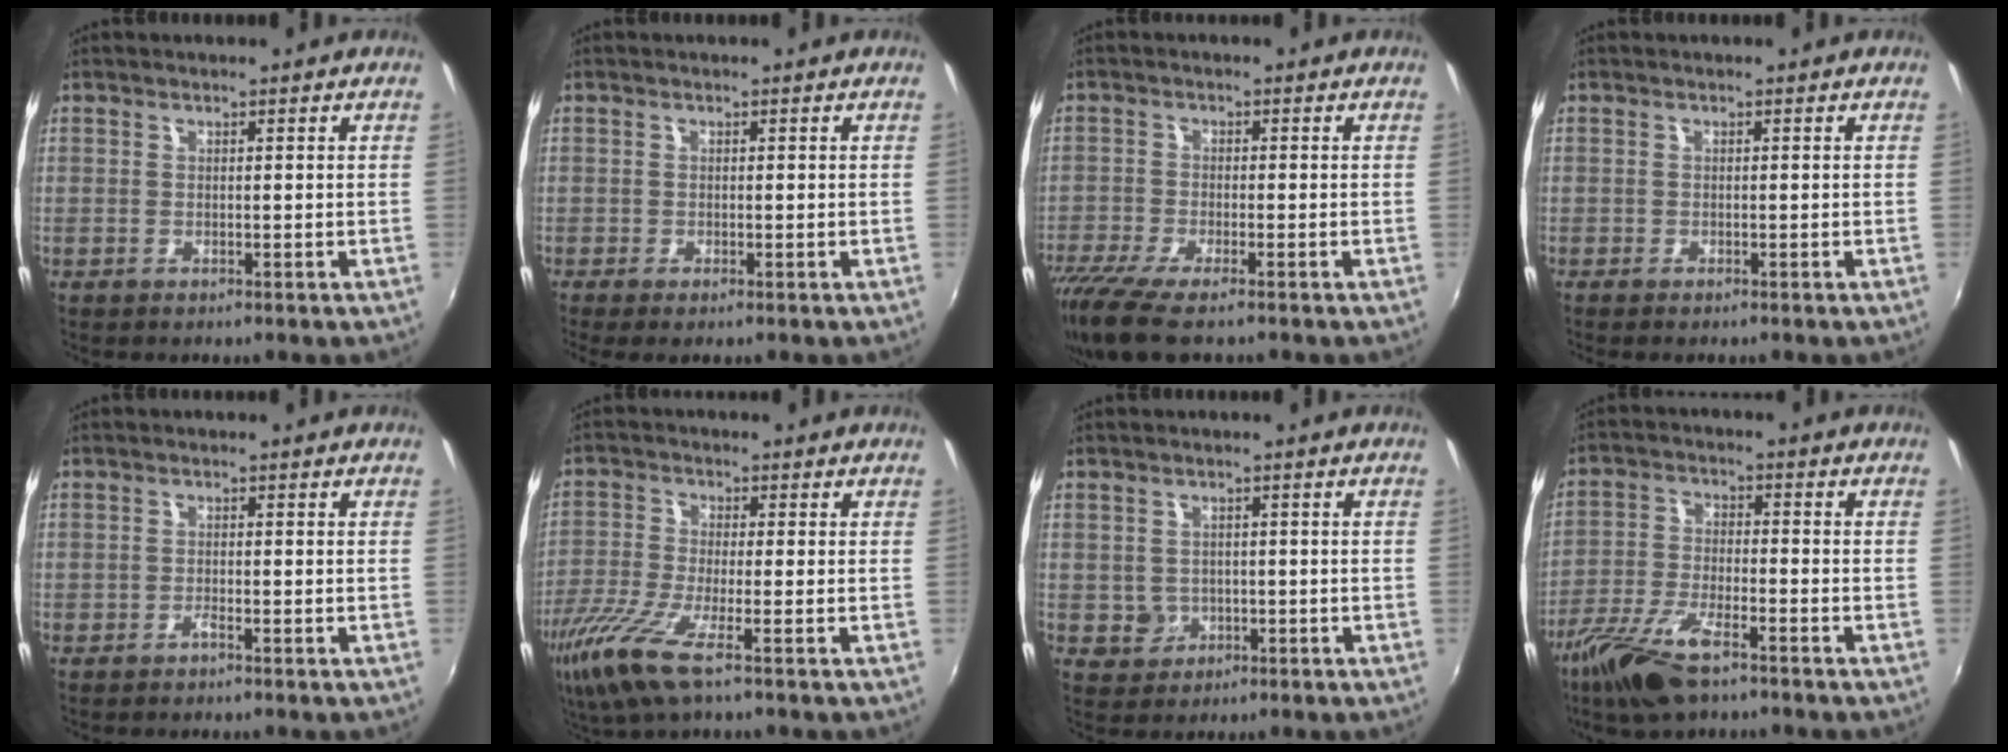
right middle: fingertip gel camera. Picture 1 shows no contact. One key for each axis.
{"total": 1.5, "fx": -1.0, "fy": 0.1, "fz": 1.1, "tx": -0.024, "ty": -0.008, "tz": -0.018}
{"total": 10.5, "fx": -7.9, "fy": 2.3, "fz": 6.5, "tx": -0.157, "ty": -0.048, "tz": -0.147}
{"total": 0.8, "fx": -0.7, "fy": 0.1, "fz": 0.3, "tx": -0.008, "ty": -0.004, "tz": -0.014}
{"total": 0.7, "fx": -0.7, "fy": 0.2, "fz": 0.2, "tx": -0.003, "ty": -0.002, "tz": -0.016}
{"total": 9.1, "fx": -5.5, "fy": 0.8, "fz": 7.2, "tx": -0.172, "ty": -0.029, "tz": -0.112}
{"total": 3.5, "fx": -0.5, "fy": 3.4, "fz": 0.8, "tx": -0.020, "ty": 0.003, "tz": -0.001}
{"total": 11.6, "fx": -8.0, "fy": 3.2, "fz": 7.7, "tx": -0.174, "ty": -0.025, "tz": -0.159}